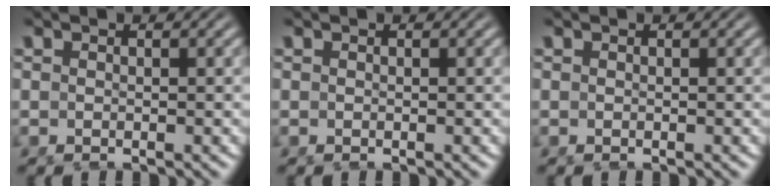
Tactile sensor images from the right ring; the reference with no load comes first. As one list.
[{"total": 0.0}, {"total": 0.0}]